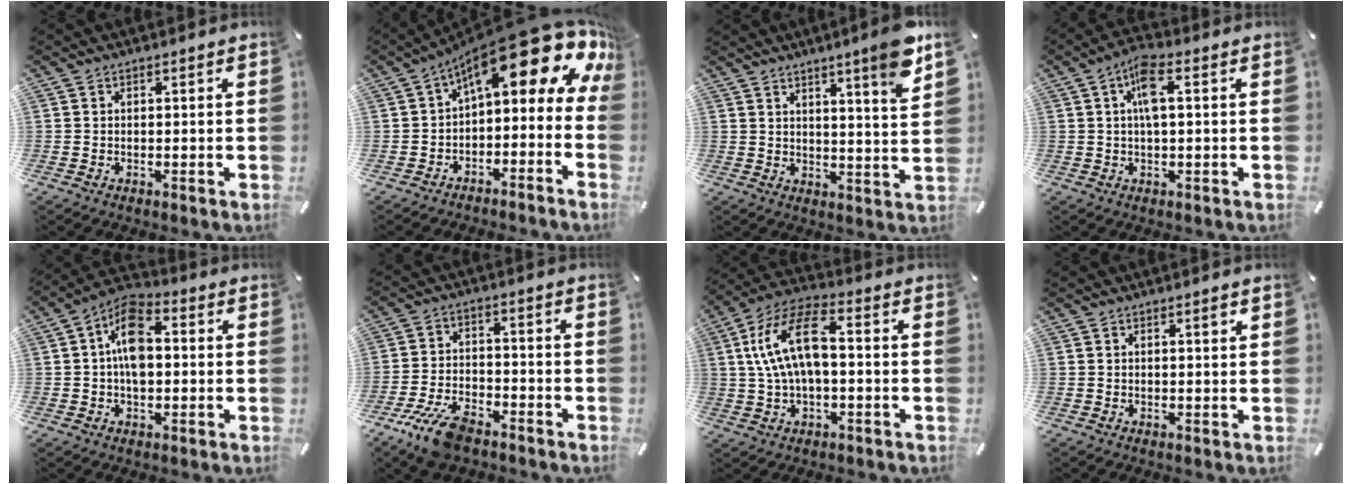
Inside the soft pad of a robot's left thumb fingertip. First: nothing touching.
{"total": 18.7, "force": [9.9, 7.0, 14.3], "torque": [-0.198, -0.084, 0.168]}
{"total": 9.4, "force": [6.7, 0.1, 6.6], "torque": [-0.093, -0.046, 0.105]}
{"total": 6.7, "force": [1.2, 2.5, 6.1], "torque": [-0.110, 0.008, 0.019]}
{"total": 10.1, "force": [0.4, 6.0, 8.2], "torque": [-0.150, 0.008, 0.005]}
{"total": 10.2, "force": [-6.9, 4.3, 6.0], "torque": [-0.127, 0.032, -0.131]}
{"total": 13.7, "force": [1.2, 7.0, 11.8], "torque": [-0.247, 0.008, 0.020]}
{"total": 1.3, "force": [0.7, 0.1, 1.1], "torque": [-0.021, 0.002, 0.010]}